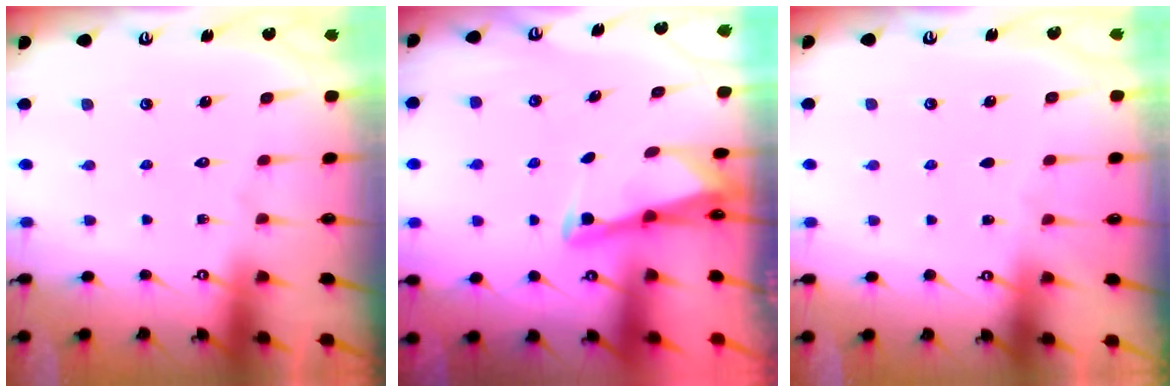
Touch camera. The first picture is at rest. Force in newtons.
{"total": 2.5, "press": 2.5, "slide": 0.2}
{"total": 2.3, "press": 2.2, "slide": 0.2}